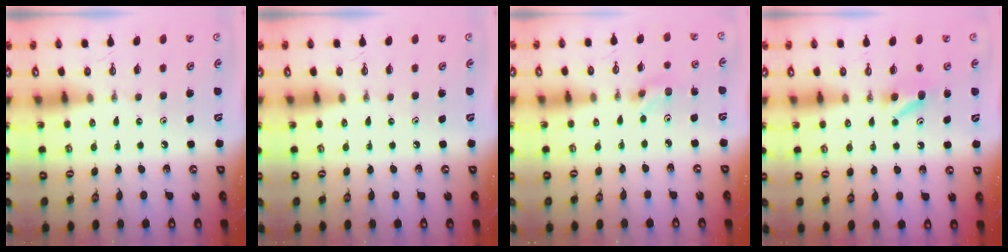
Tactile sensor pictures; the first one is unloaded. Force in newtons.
{"total": 0.0}
{"total": 3.5, "press": 3.5, "slide": 0.8}
{"total": 4.7, "press": 4.6, "slide": 0.7}